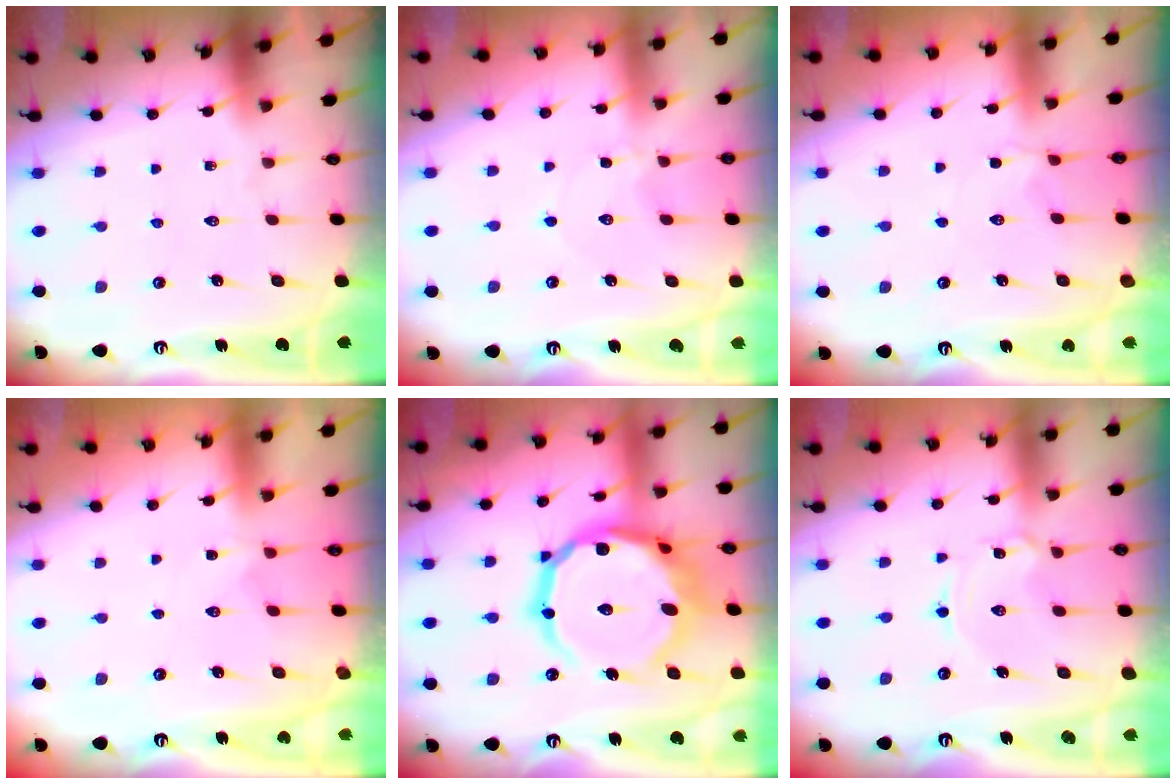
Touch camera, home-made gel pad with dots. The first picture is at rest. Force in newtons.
{"total": 1.0, "press": 1.0, "slide": 0.1}
{"total": 1.9, "press": 1.9, "slide": 0.5}
{"total": 1.2, "press": 1.2, "slide": 0.4}
{"total": 20.9, "press": 20.7, "slide": 2.9}
{"total": 1.8, "press": 1.8, "slide": 0.3}